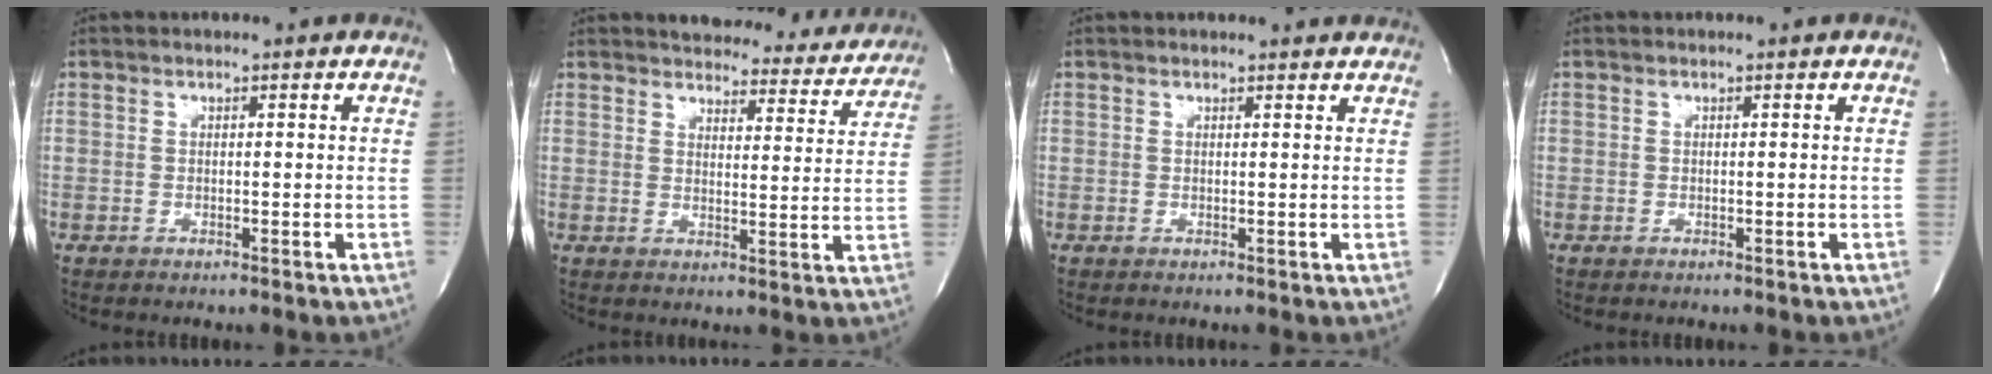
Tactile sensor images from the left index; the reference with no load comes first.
{"total": 11.6, "force": [11.0, 3.3, 1.7], "torque": [0.008, -0.027, 0.113]}
{"total": 3.9, "force": [3.8, 0.7, 0.8], "torque": [-0.011, 0.010, 0.035]}
{"total": 0.0}